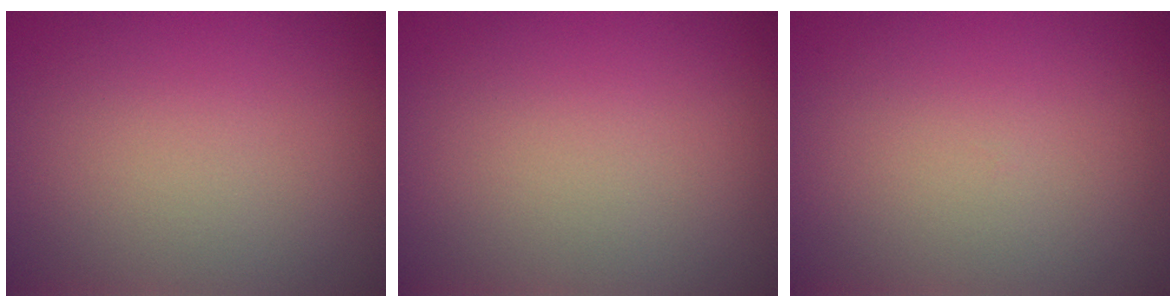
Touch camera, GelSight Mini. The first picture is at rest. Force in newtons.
{"total": 0.0}
{"total": 0.0}